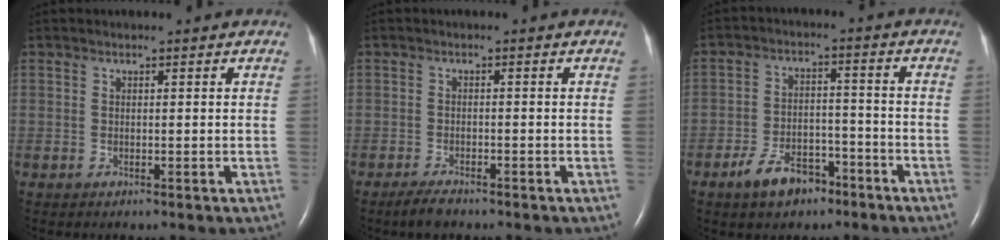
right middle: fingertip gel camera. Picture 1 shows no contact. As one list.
[{"total": 2.7, "force": [-2.2, 0.6, 1.4], "torque": [-0.037, -0.006, -0.037]}, {"total": 7.3, "force": [-5.0, 3.9, 3.8], "torque": [-0.079, 0.011, -0.078]}]